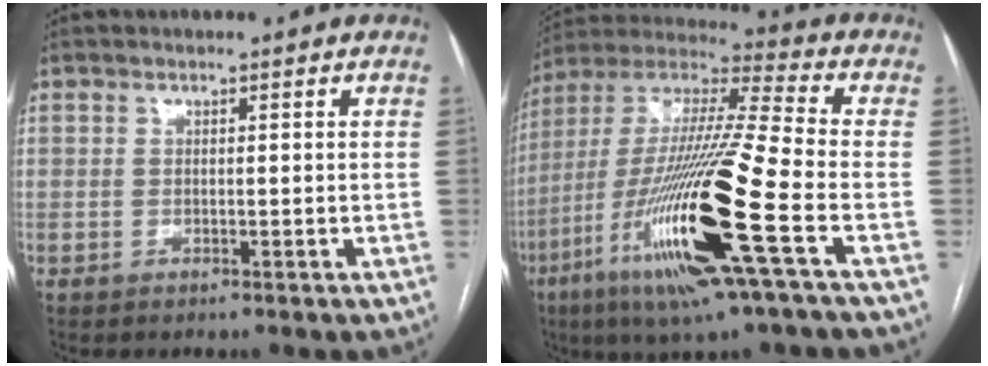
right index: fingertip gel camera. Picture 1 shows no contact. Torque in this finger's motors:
{"motor_torque": [2.14, 0.00, 0.80, 0.21]}